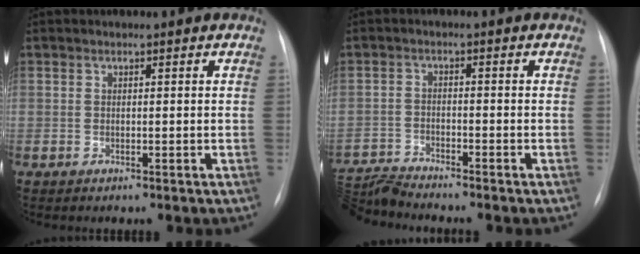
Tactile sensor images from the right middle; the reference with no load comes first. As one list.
[{"total": 6.1, "force": [-5.8, -1.6, -0.1], "torque": [-0.006, -0.005, -0.113]}]